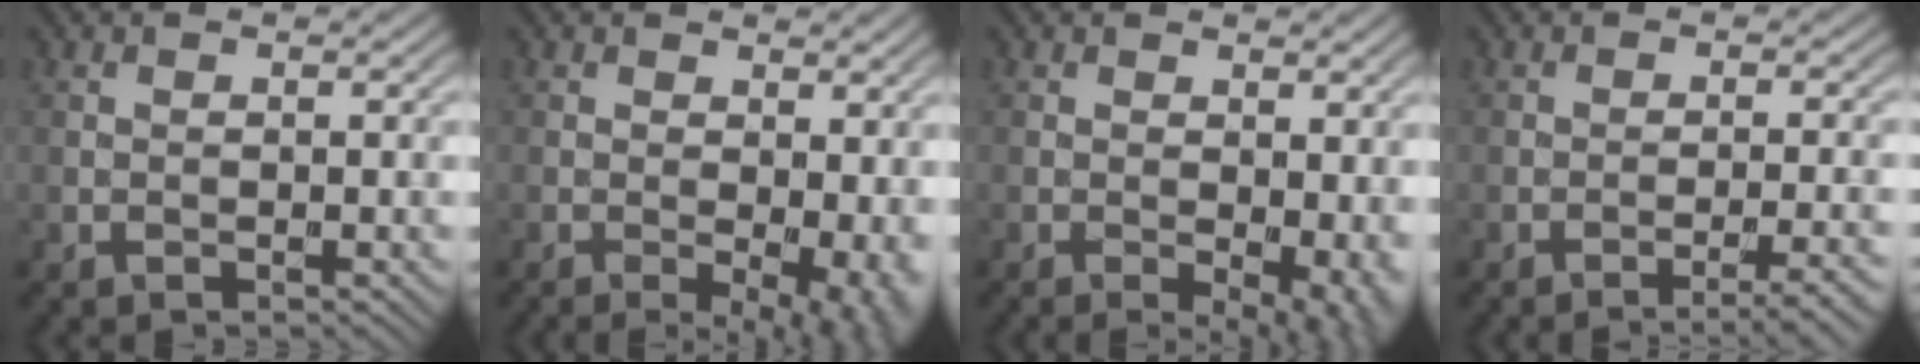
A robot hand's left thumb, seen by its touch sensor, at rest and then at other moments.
{"total": 7.7, "force": [-0.8, 3.5, 6.8], "torque": [-0.083, -0.008, -0.001]}
{"total": 6.4, "force": [-0.8, 3.0, 5.6], "torque": [-0.074, -0.010, -0.003]}
{"total": 3.6, "force": [-2.2, 0.4, 2.9], "torque": [-0.047, 0.012, -0.040]}